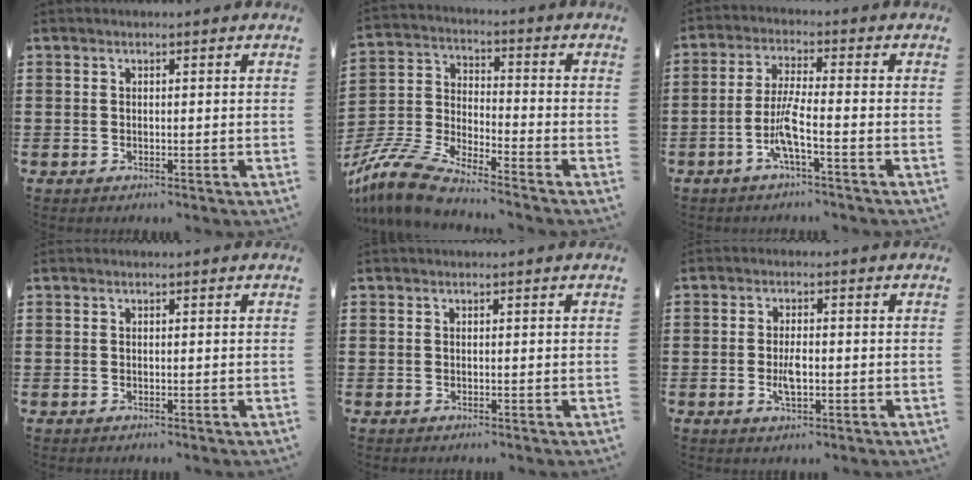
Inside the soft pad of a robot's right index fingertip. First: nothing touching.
{"total": 9.5, "force": [-8.7, 0.9, 3.7], "torque": [-0.100, 0.005, -0.179]}
{"total": 5.5, "force": [-2.6, 0.3, 4.8], "torque": [-0.110, -0.012, -0.056]}
{"total": 0.0}
{"total": 0.0}
{"total": 3.6, "force": [-0.6, 1.3, 3.2], "torque": [-0.065, -0.001, -0.014]}